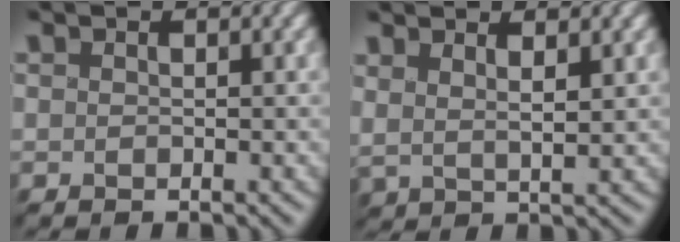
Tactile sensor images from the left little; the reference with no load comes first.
{"total": 2.4, "force": [1.5, 0.6, 1.8], "torque": [-0.030, 0.004, 0.022]}